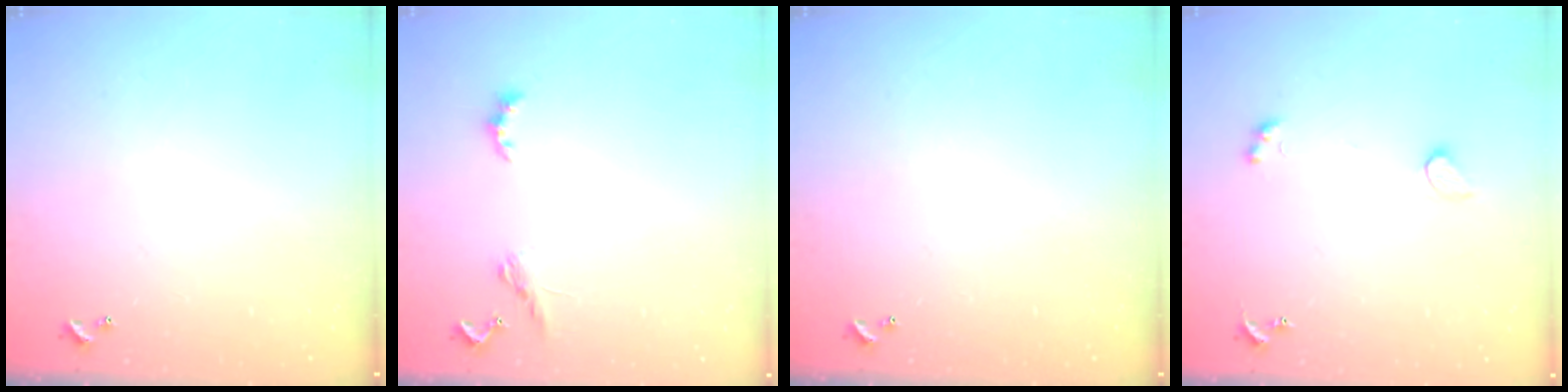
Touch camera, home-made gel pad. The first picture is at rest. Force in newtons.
{"total": 1.9, "press": 1.8, "slide": 0.5}
{"total": 0.0}
{"total": 2.6, "press": 2.3, "slide": 1.2}